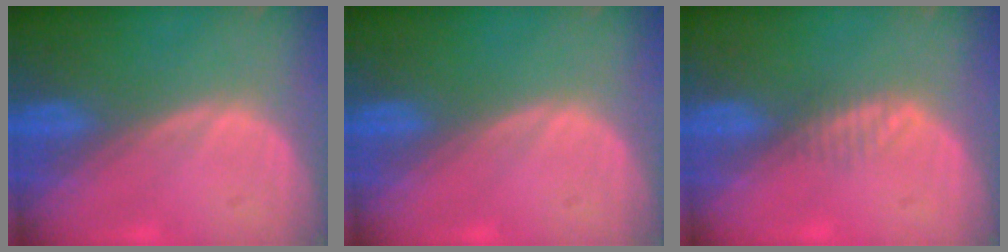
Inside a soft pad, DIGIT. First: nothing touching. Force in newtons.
{"total": 0.0}
{"total": 1.7, "press": 1.4, "slide": 1.0}